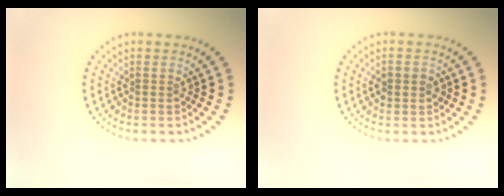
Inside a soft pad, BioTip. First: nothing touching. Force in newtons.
{"total": 1.6, "press": 1.6, "slide": 0.1}